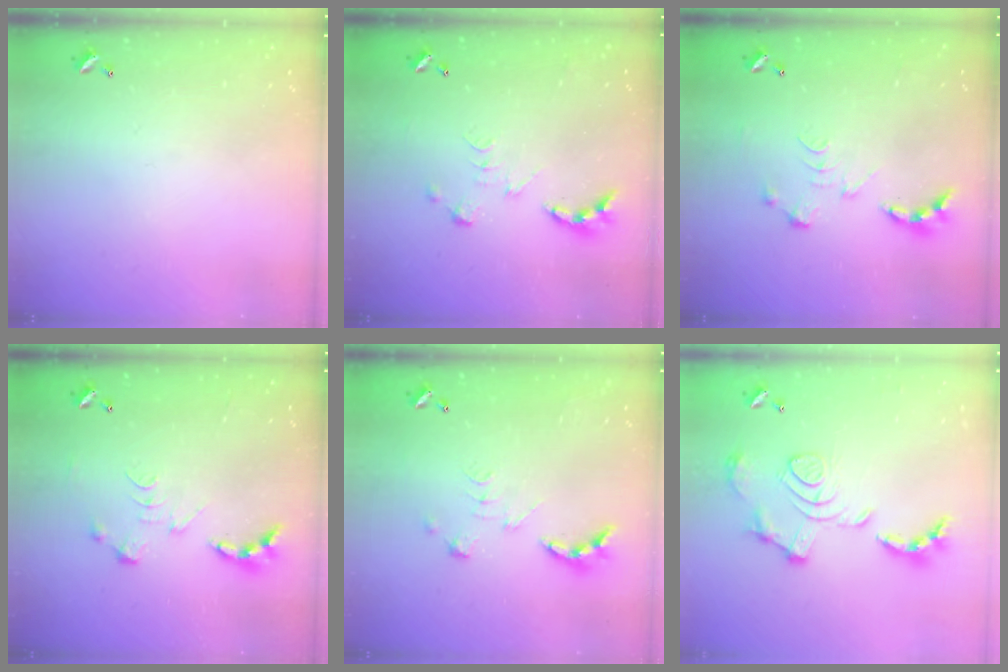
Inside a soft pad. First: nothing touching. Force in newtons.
{"total": 0.0}
{"total": 0.0}
{"total": 0.0}
{"total": 2.7, "press": 2.2, "slide": 1.5}
{"total": 1.7, "press": 1.1, "slide": 1.3}